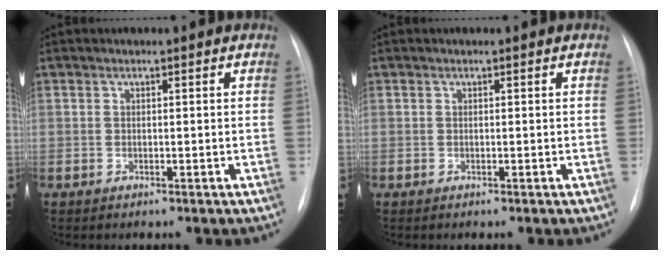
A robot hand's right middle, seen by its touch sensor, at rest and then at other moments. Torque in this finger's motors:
{"motor_torque": [0.01, -0.01, 0.01, 0.00]}